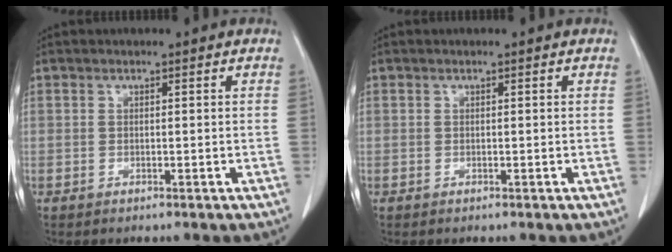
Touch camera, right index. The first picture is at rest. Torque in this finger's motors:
{"motor_torque": [0.00, 0.00, 0.00, 0.00]}